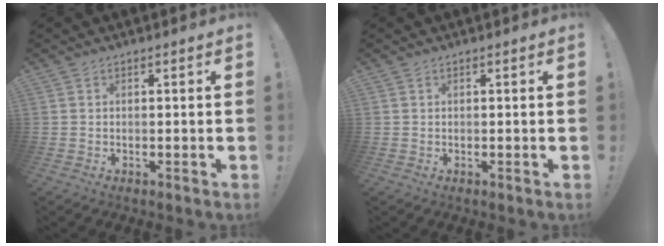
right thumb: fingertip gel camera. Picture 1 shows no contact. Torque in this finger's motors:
{"motor_torque": [0.03, 0.06, 0.13, -0.04, -0.03]}